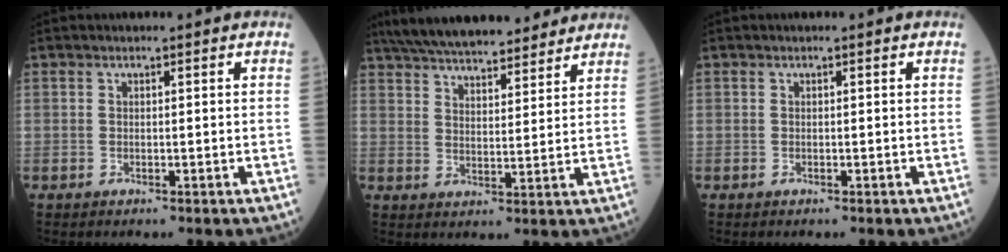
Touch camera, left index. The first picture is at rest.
{"total": 17.8, "force": [15.5, 4.0, 7.8], "torque": [-0.129, 0.036, 0.231]}
{"total": 0.0}